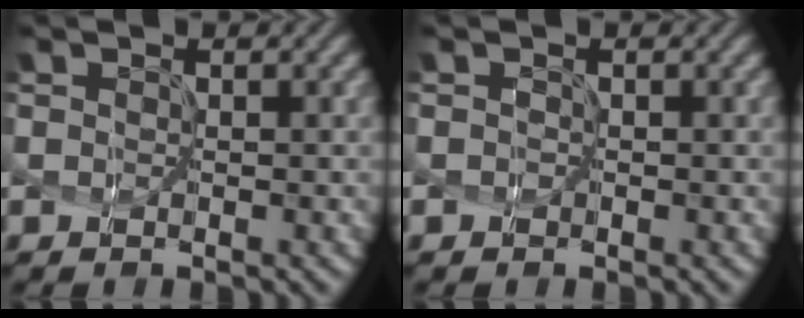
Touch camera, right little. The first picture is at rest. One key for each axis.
{"total": 0.0}